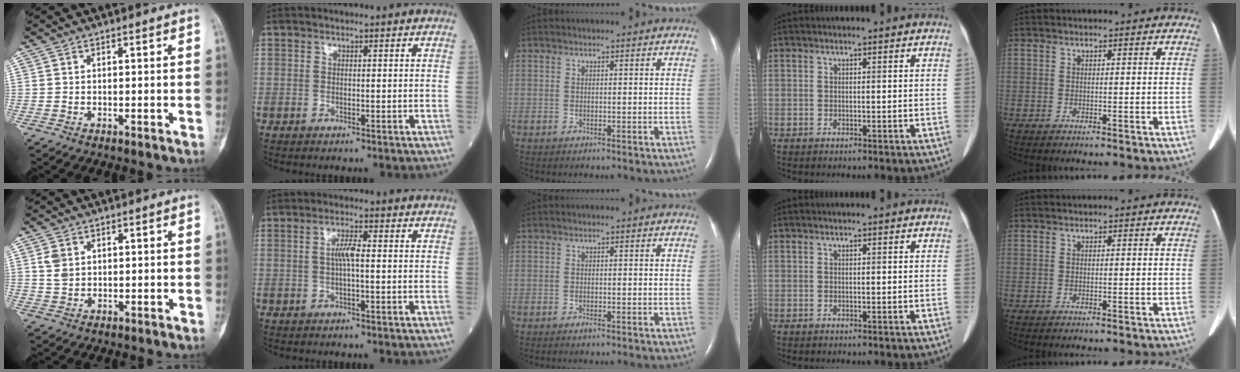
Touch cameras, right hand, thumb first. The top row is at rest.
{"thumb": {"total": 3.0, "force": [0.8, 2.4, 1.7], "torque": [-0.022, 0.000, 0.020]}, "index": {"total": 3.0, "force": [0.0, 0.4, 3.0], "torque": [-0.060, 0.005, 0.000]}, "middle": {"total": 0.6, "force": [-0.4, 0.1, 0.4], "torque": [-0.010, -0.001, -0.006]}}